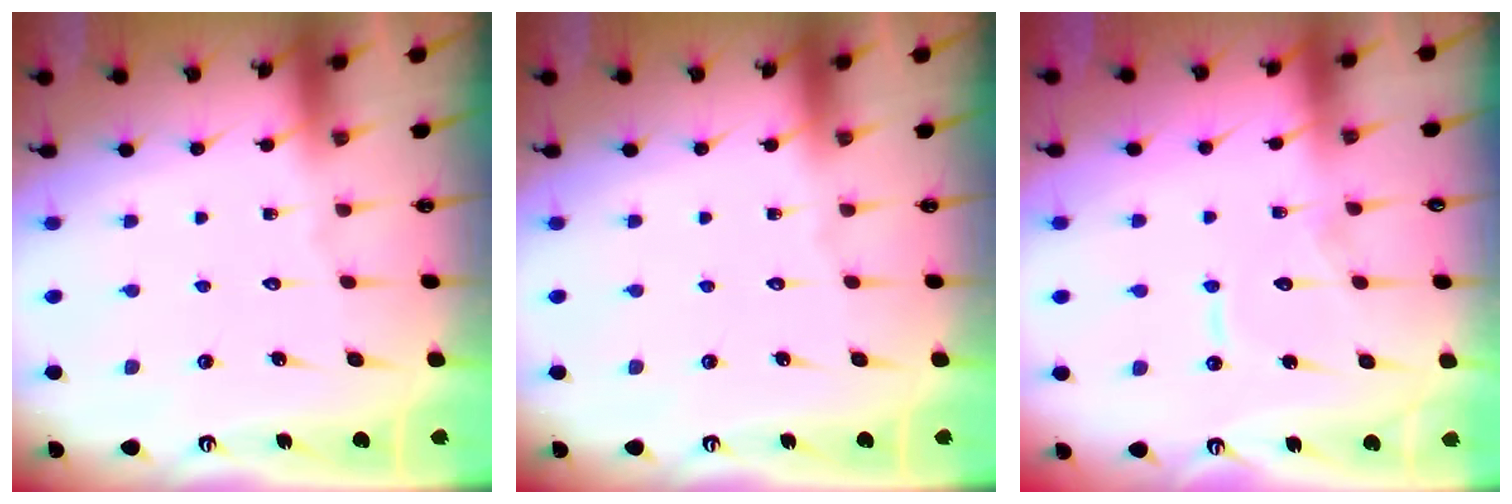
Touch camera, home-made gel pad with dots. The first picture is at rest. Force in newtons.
{"total": 0.0}
{"total": 7.3, "press": 7.3, "slide": 0.6}